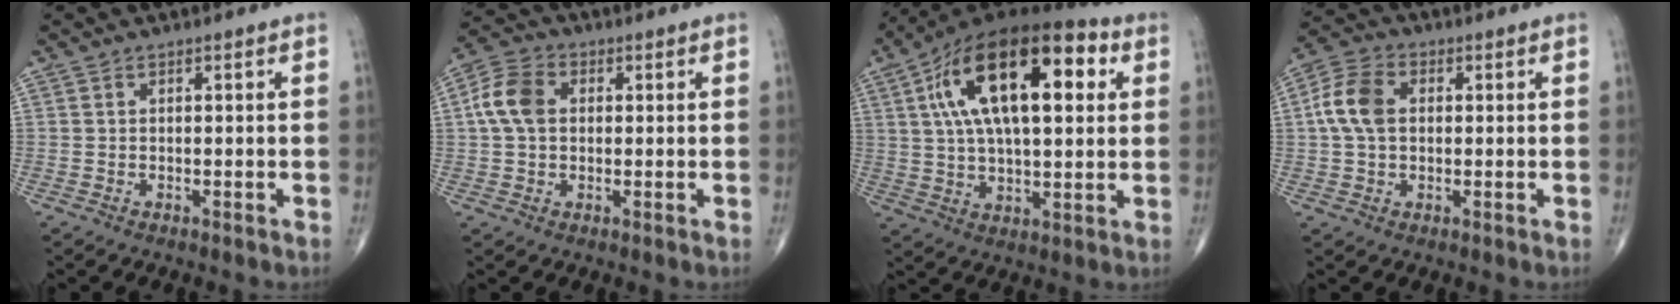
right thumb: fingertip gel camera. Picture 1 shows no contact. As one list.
[{"total": 7.5, "force": [1.0, 5.4, 5.1], "torque": [-0.101, 0.018, 0.012]}, {"total": 23.9, "force": [7.2, 10.7, 20.1], "torque": [-0.338, 0.015, 0.112]}, {"total": 8.1, "force": [0.9, 5.5, 5.8], "torque": [-0.119, 0.018, 0.011]}]